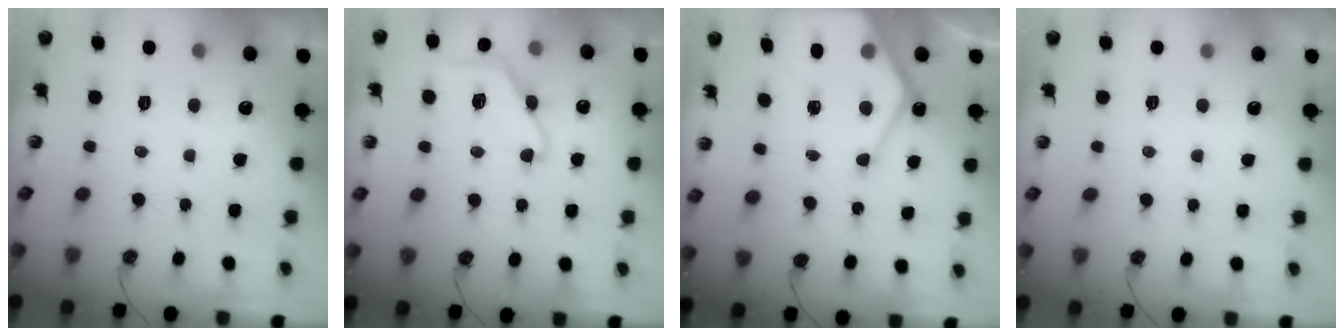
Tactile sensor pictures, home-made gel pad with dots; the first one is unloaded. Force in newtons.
{"total": 11.7, "press": 11.7, "slide": 0.7}
{"total": 11.8, "press": 11.8, "slide": 1.0}
{"total": 3.6, "press": 3.6, "slide": 0.5}